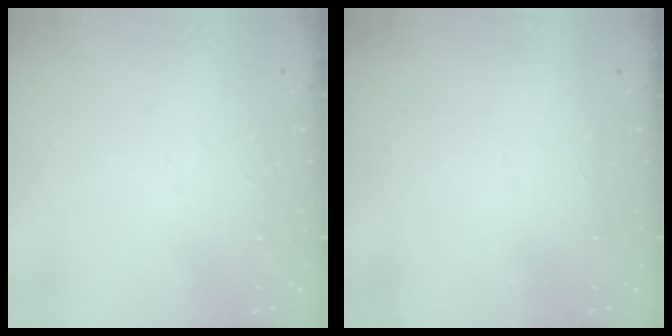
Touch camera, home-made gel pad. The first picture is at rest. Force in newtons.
{"total": 1.7, "press": 1.6, "slide": 0.1}